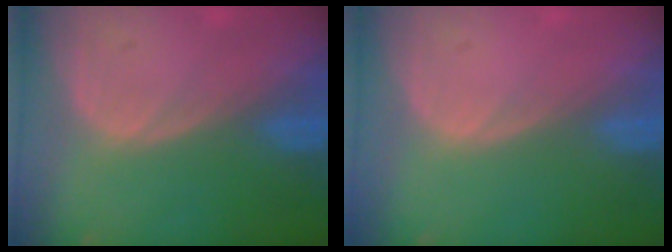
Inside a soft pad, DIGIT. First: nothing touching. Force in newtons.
{"total": 0.0}